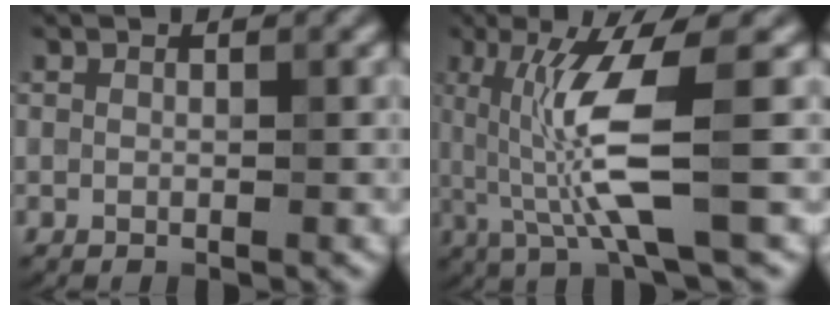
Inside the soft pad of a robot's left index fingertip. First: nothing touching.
{"total": 7.0, "force": [0.3, 0.9, 6.9], "torque": [-0.142, -0.010, 0.014]}